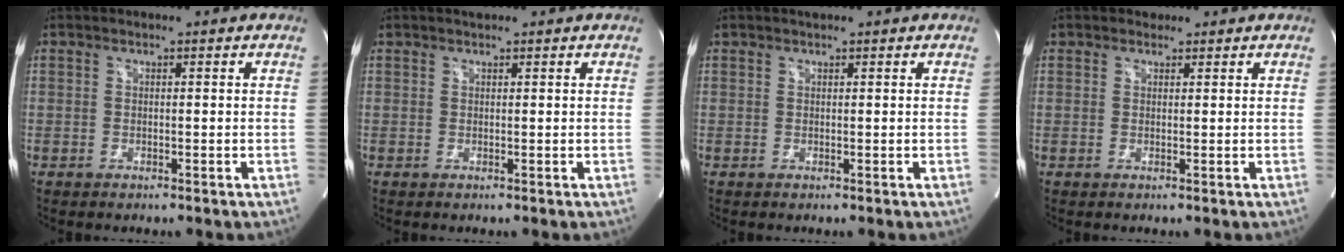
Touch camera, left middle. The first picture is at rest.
{"total": 0.9, "force": [0.8, 0.3, 0.3], "torque": [-0.015, 0.010, 0.016]}
{"total": 0.9, "force": [0.8, 0.2, 0.3], "torque": [-0.017, 0.011, 0.016]}
{"total": 1.2, "force": [0.9, 0.8, 0.0], "torque": [0.002, 0.003, 0.009]}